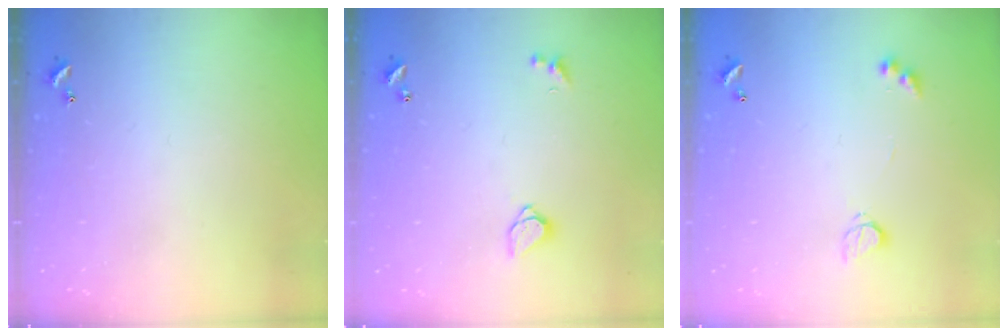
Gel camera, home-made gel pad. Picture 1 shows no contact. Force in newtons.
{"total": 1.5, "press": 1.5, "slide": 0.3}
{"total": 3.7, "press": 3.6, "slide": 0.6}